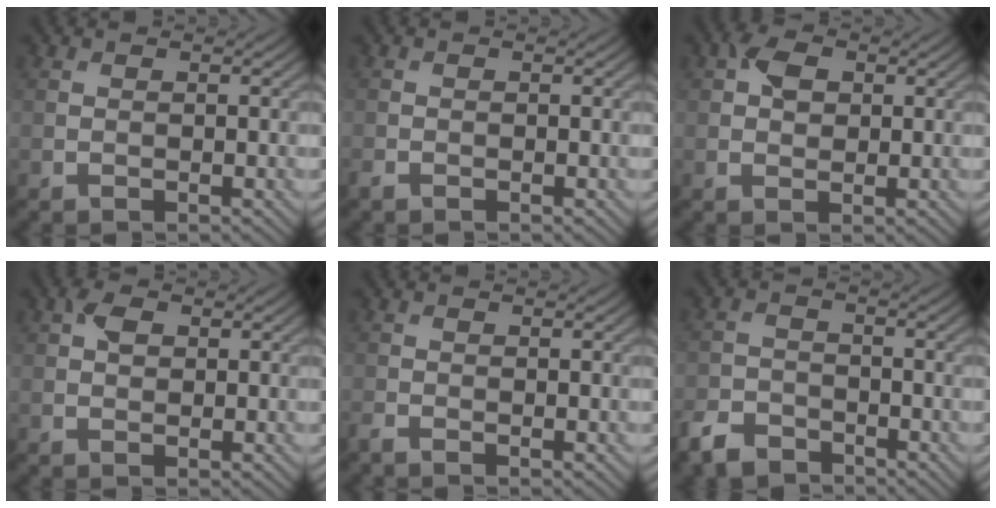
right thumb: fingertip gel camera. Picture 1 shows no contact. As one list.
[{"total": 0.9, "force": [-0.9, 0.3, 0.2], "torque": [-0.007, -0.002, -0.018]}, {"total": 3.1, "force": [0.9, 2.3, 1.9], "torque": [-0.037, 0.006, 0.009]}, {"total": 2.1, "force": [0.7, 1.4, 1.4], "torque": [-0.027, 0.005, 0.008]}, {"total": 1.1, "force": [-1.0, 0.1, 0.4], "torque": [-0.014, -0.004, -0.026]}, {"total": 4.6, "force": [-3.8, 2.2, 1.6], "torque": [-0.036, -0.007, -0.083]}]